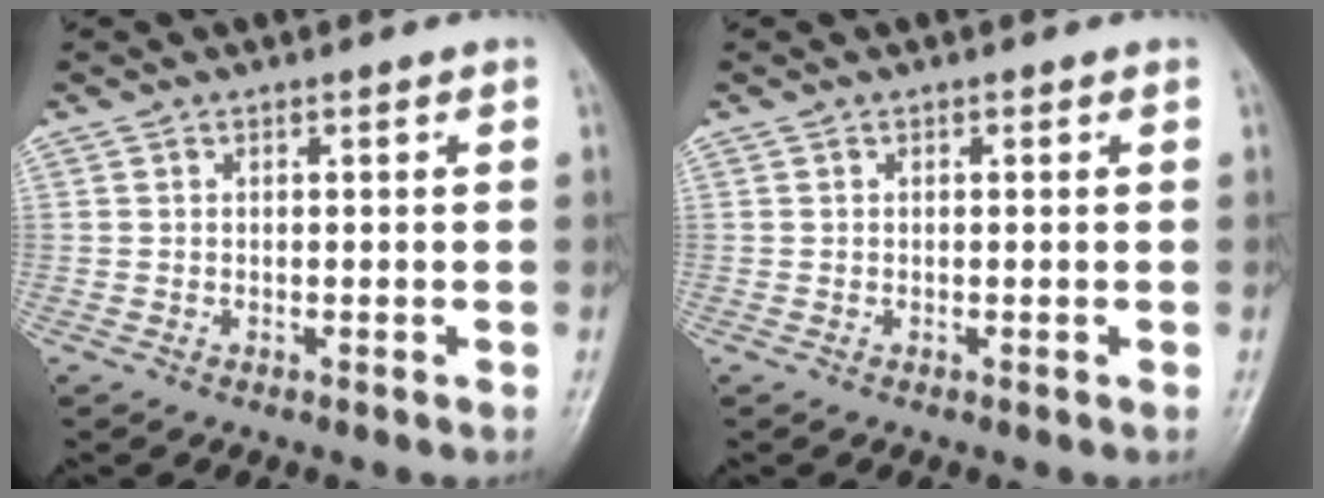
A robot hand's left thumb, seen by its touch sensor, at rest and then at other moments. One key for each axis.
{"total": 0.0}